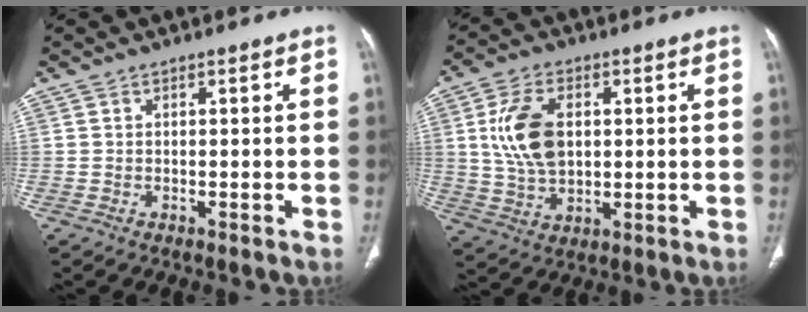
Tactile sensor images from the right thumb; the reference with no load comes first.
{"total": 11.5, "force": [2.0, 7.2, 8.8], "torque": [-0.162, -0.003, 0.043]}